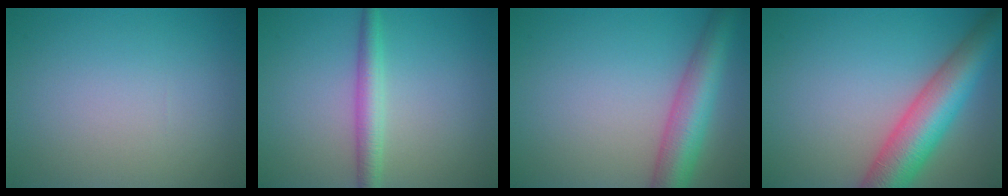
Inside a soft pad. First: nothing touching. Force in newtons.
{"total": 2.9, "press": 2.9, "slide": 0.1}
{"total": 6.1, "press": 6.1, "slide": 0.2}
{"total": 8.5, "press": 8.4, "slide": 0.2}